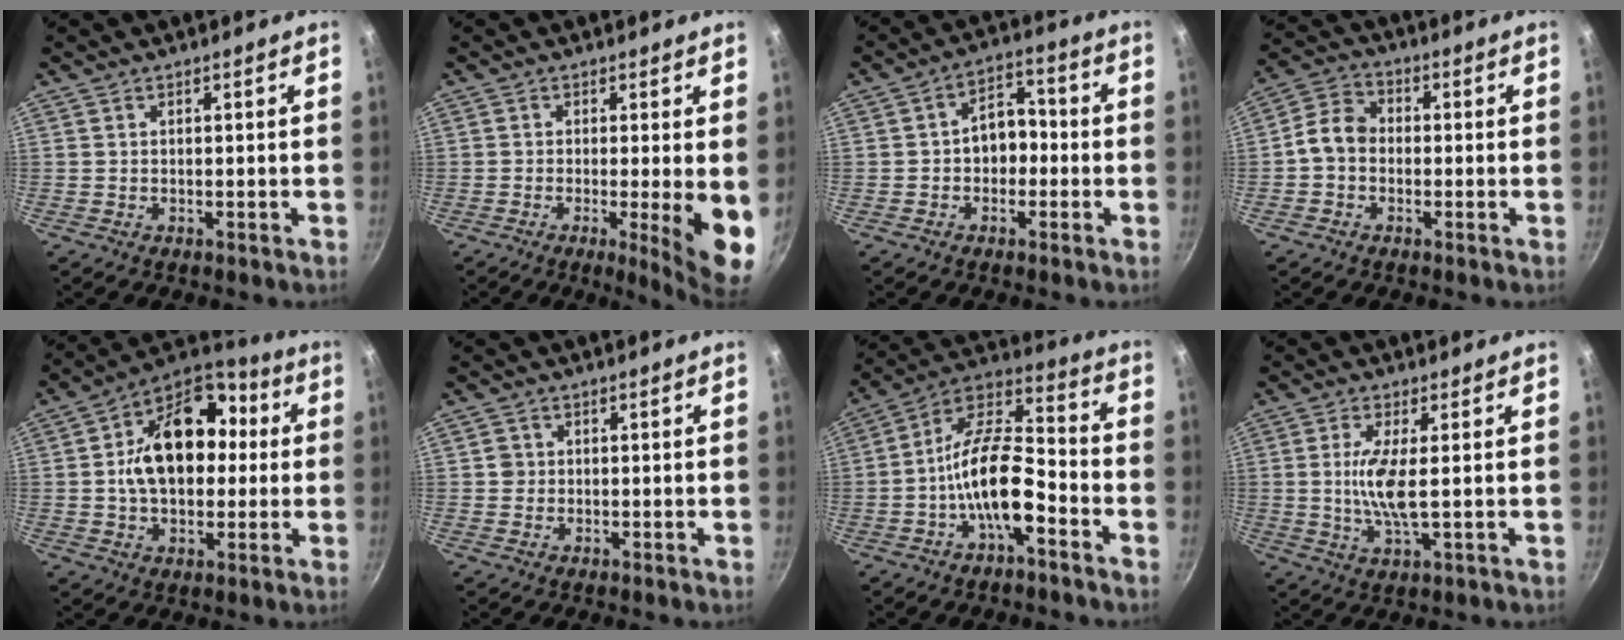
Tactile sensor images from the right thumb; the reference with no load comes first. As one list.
[{"total": 9.0, "force": [-1.3, 1.2, 8.8], "torque": [-0.118, -0.016, -0.016]}, {"total": 7.1, "force": [-1.0, 5.2, 4.6], "torque": [-0.020, 0.028, -0.024]}, {"total": 6.4, "force": [-0.9, 5.1, 3.8], "torque": [-0.052, 0.022, -0.036]}, {"total": 19.3, "force": [1.8, 13.5, 13.8], "torque": [-0.189, 0.039, 0.012]}, {"total": 1.7, "force": [0.0, 1.7, 0.3], "torque": [-0.002, 0.005, 0.001]}, {"total": 14.9, "force": [-5.5, 6.2, 12.4], "torque": [-0.204, 0.054, -0.113]}, {"total": 7.0, "force": [0.4, 1.5, 6.8], "torque": [-0.152, -0.009, 0.013]}]